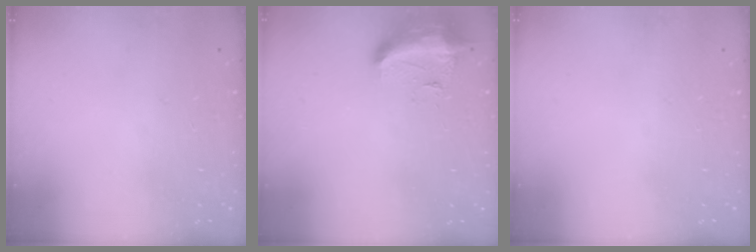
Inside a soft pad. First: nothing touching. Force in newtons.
{"total": 9.5, "press": 9.4, "slide": 1.2}
{"total": 0.0}